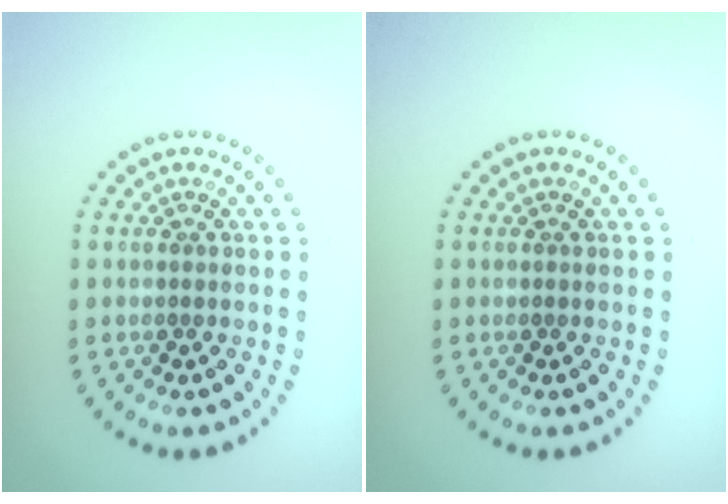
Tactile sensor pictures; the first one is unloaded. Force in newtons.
{"total": 0.0}